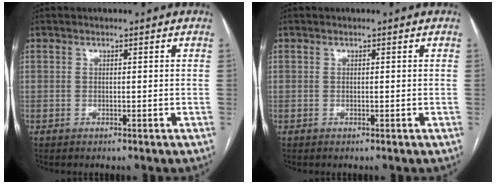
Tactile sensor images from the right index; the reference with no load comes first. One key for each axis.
{"total": 0.0}